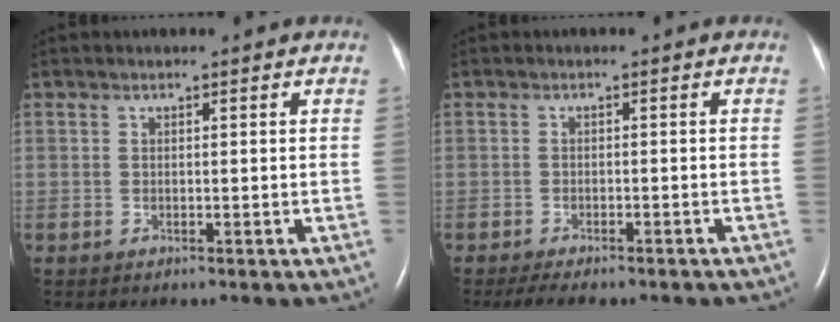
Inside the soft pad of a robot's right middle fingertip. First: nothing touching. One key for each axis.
{"total": 8.3, "fx": -7.0, "fy": 2.0, "fz": 4.1, "tx": -0.058, "ty": -0.006, "tz": -0.089}